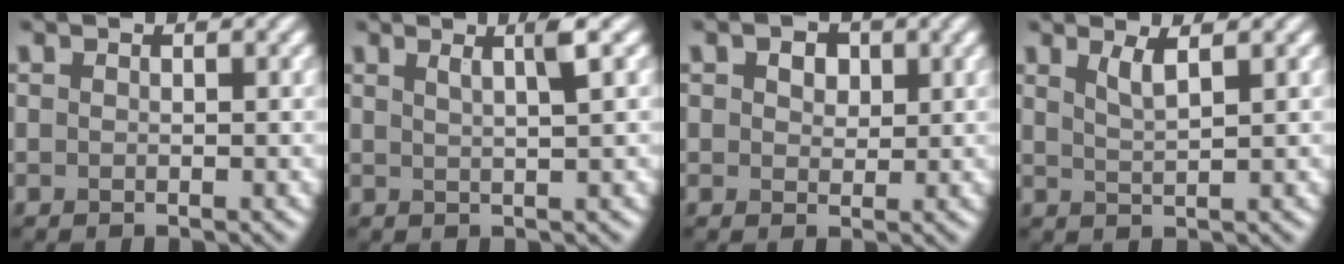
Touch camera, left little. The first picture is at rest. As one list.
[{"total": 2.4, "force": [1.1, 0.4, 2.1], "torque": [-0.025, 0.007, 0.013]}, {"total": 3.2, "force": [1.5, 2.0, 1.9], "torque": [-0.029, 0.010, 0.008]}, {"total": 1.9, "force": [1.1, 0.4, 1.5], "torque": [-0.027, -0.001, 0.020]}]